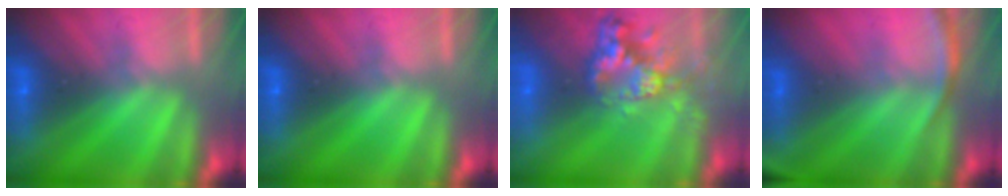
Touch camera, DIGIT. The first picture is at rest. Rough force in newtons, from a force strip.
{"total": 0.0}
{"total": 6.5}
{"total": 2.7}